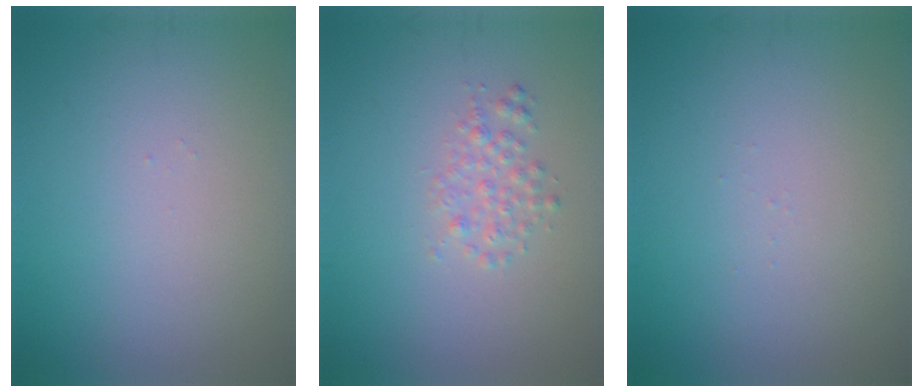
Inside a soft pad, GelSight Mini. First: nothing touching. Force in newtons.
{"total": 1.6, "press": 1.6, "slide": 0.1}
{"total": 0.0}